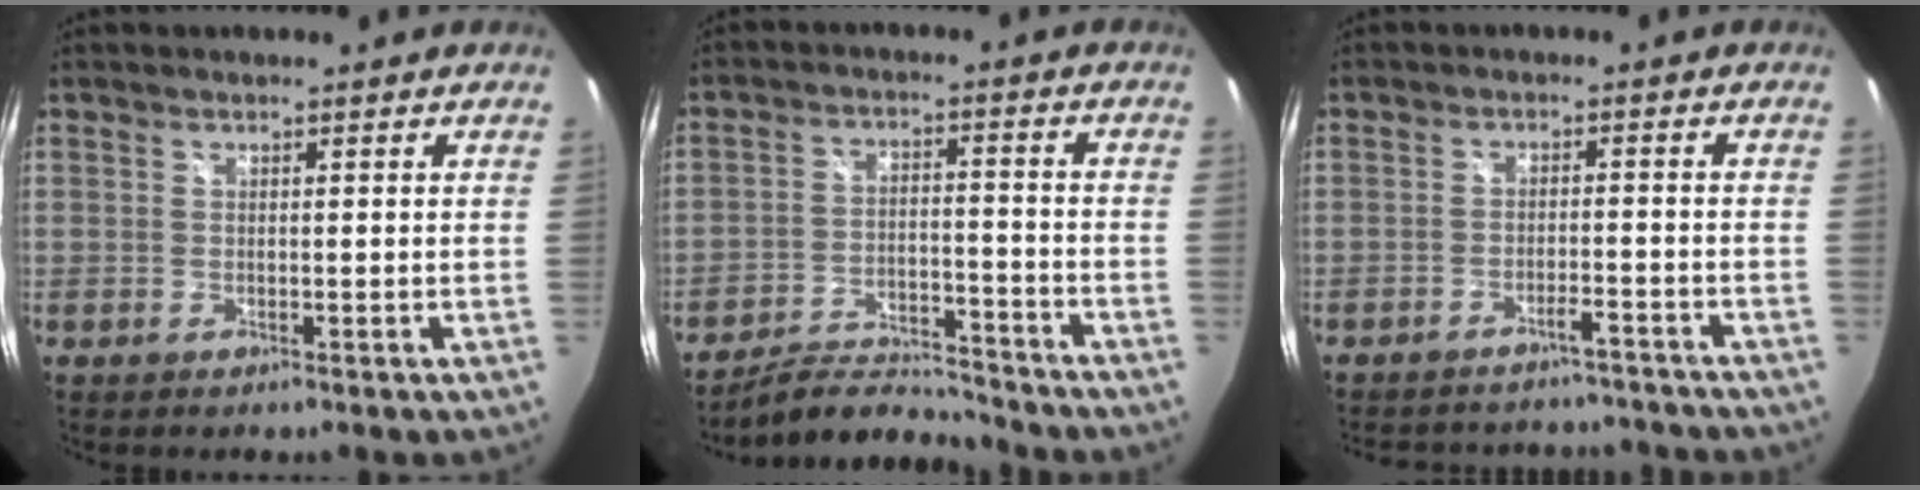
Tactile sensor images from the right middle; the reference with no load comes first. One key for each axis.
{"total": 9.8, "fx": -9.6, "fy": 1.1, "fz": 1.7, "tx": -0.051, "ty": 0.003, "tz": -0.160}
{"total": 13.2, "fx": -12.1, "fy": 3.6, "fz": 3.8, "tx": -0.088, "ty": 0.010, "tz": -0.153}